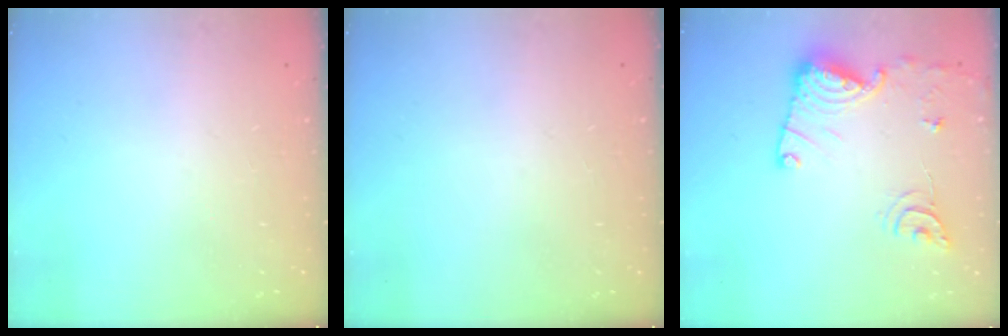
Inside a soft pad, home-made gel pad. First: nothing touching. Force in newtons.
{"total": 0.0}
{"total": 14.7, "press": 14.7, "slide": 0.7}